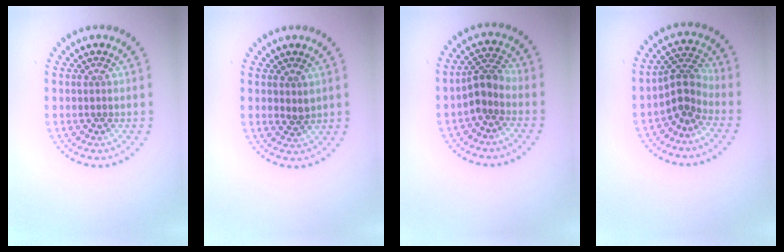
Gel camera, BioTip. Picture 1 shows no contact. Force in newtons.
{"total": 1.0, "press": 0.9, "slide": 0.4}
{"total": 2.5, "press": 1.9, "slide": 1.6}
{"total": 2.9, "press": 2.0, "slide": 2.0}